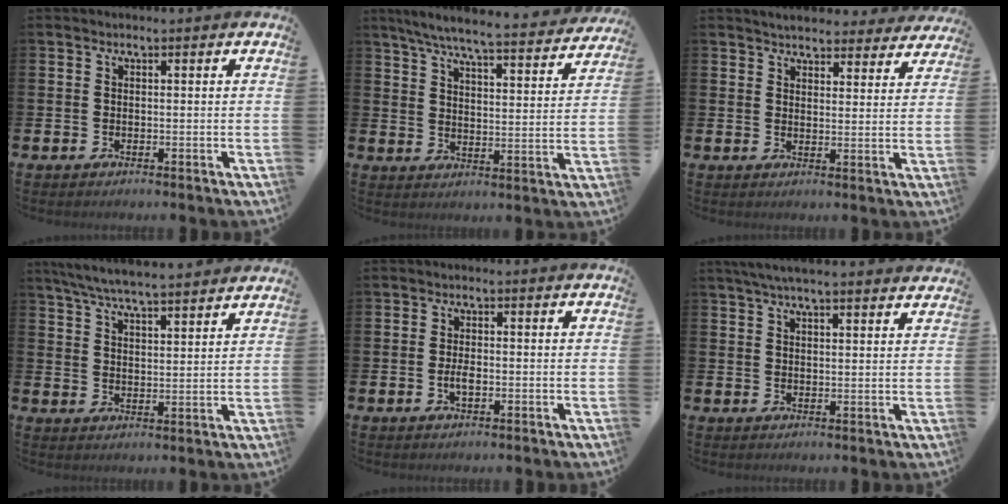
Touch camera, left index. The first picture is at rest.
{"total": 6.8, "force": [6.2, 0.4, 2.8], "torque": [-0.075, -0.045, 0.104]}
{"total": 4.3, "force": [4.2, 1.0, 0.3], "torque": [-0.012, -0.026, 0.074]}
{"total": 6.3, "force": [6.1, 0.1, 1.6], "torque": [-0.057, -0.031, 0.109]}
{"total": 2.0, "force": [-0.4, 0.8, 1.8], "torque": [-0.025, -0.003, -0.009]}
{"total": 4.6, "force": [4.2, 0.2, 1.7], "torque": [-0.043, -0.009, 0.077]}